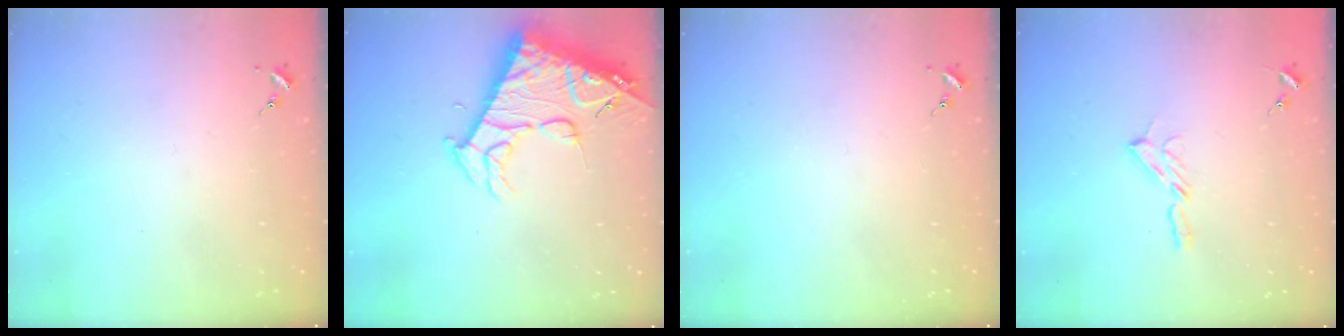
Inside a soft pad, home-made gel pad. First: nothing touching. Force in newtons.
{"total": 18.5, "press": 18.4, "slide": 1.9}
{"total": 0.0}
{"total": 3.7, "press": 3.7, "slide": 0.3}